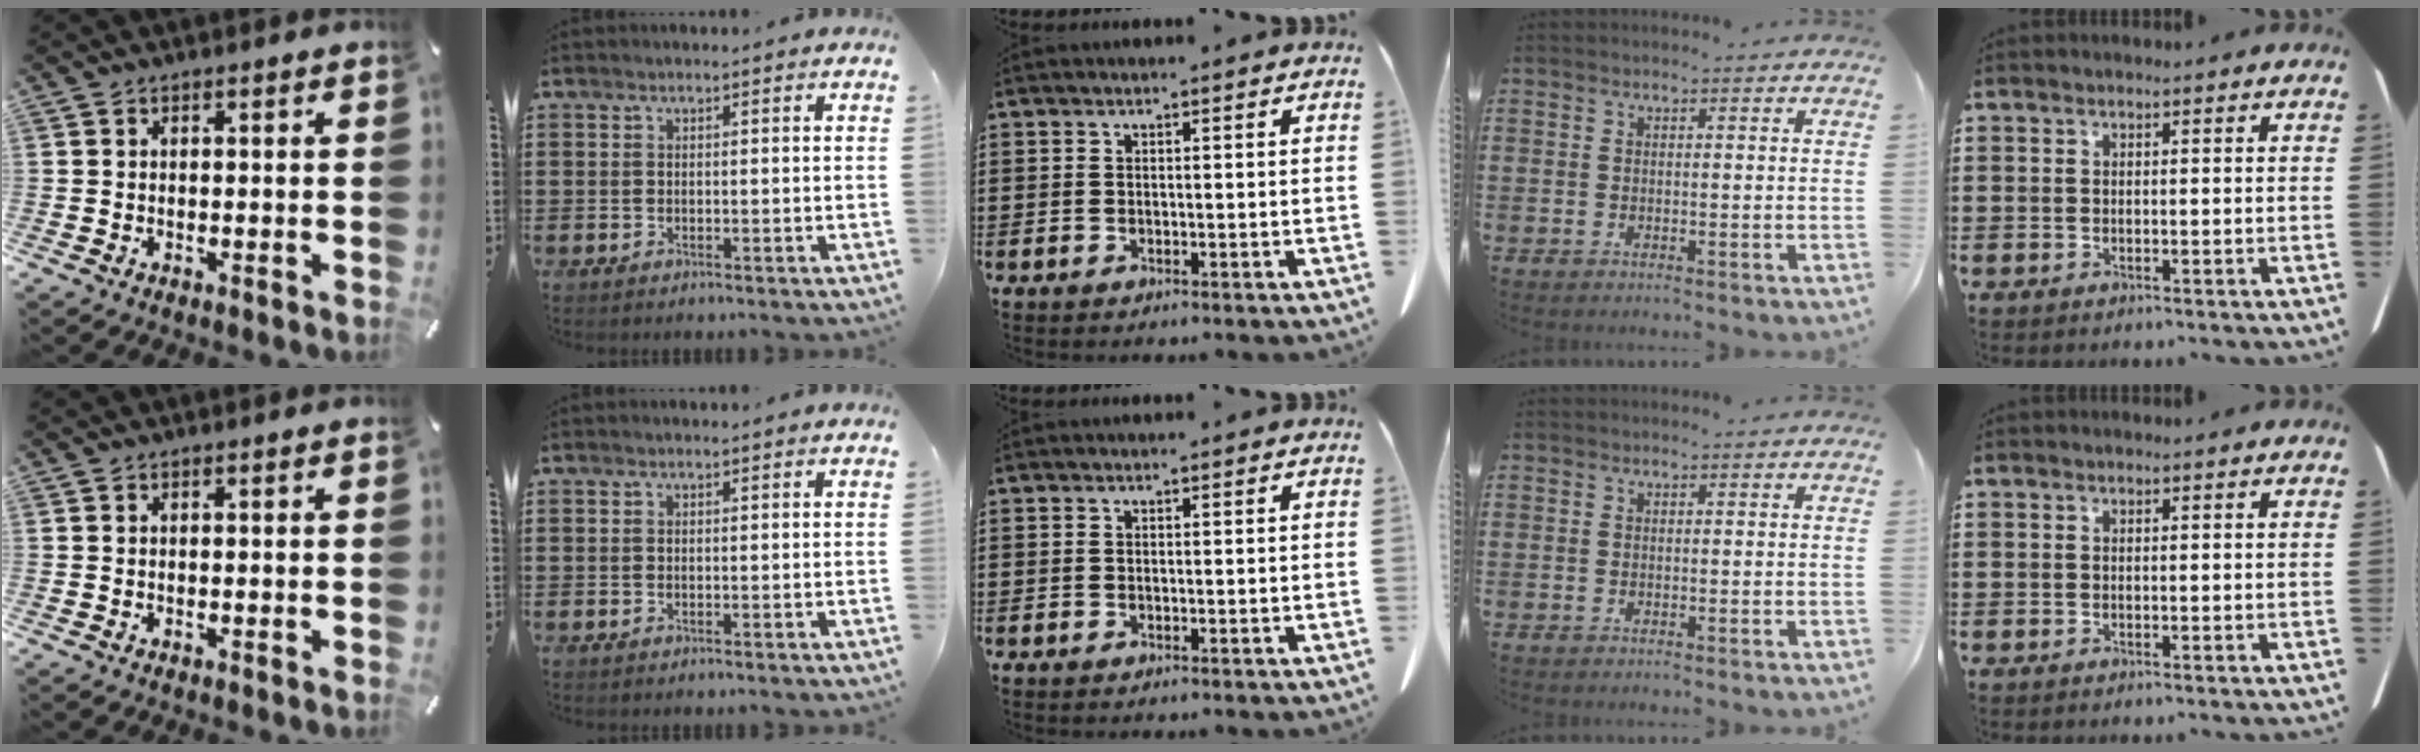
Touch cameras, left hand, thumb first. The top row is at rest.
{}